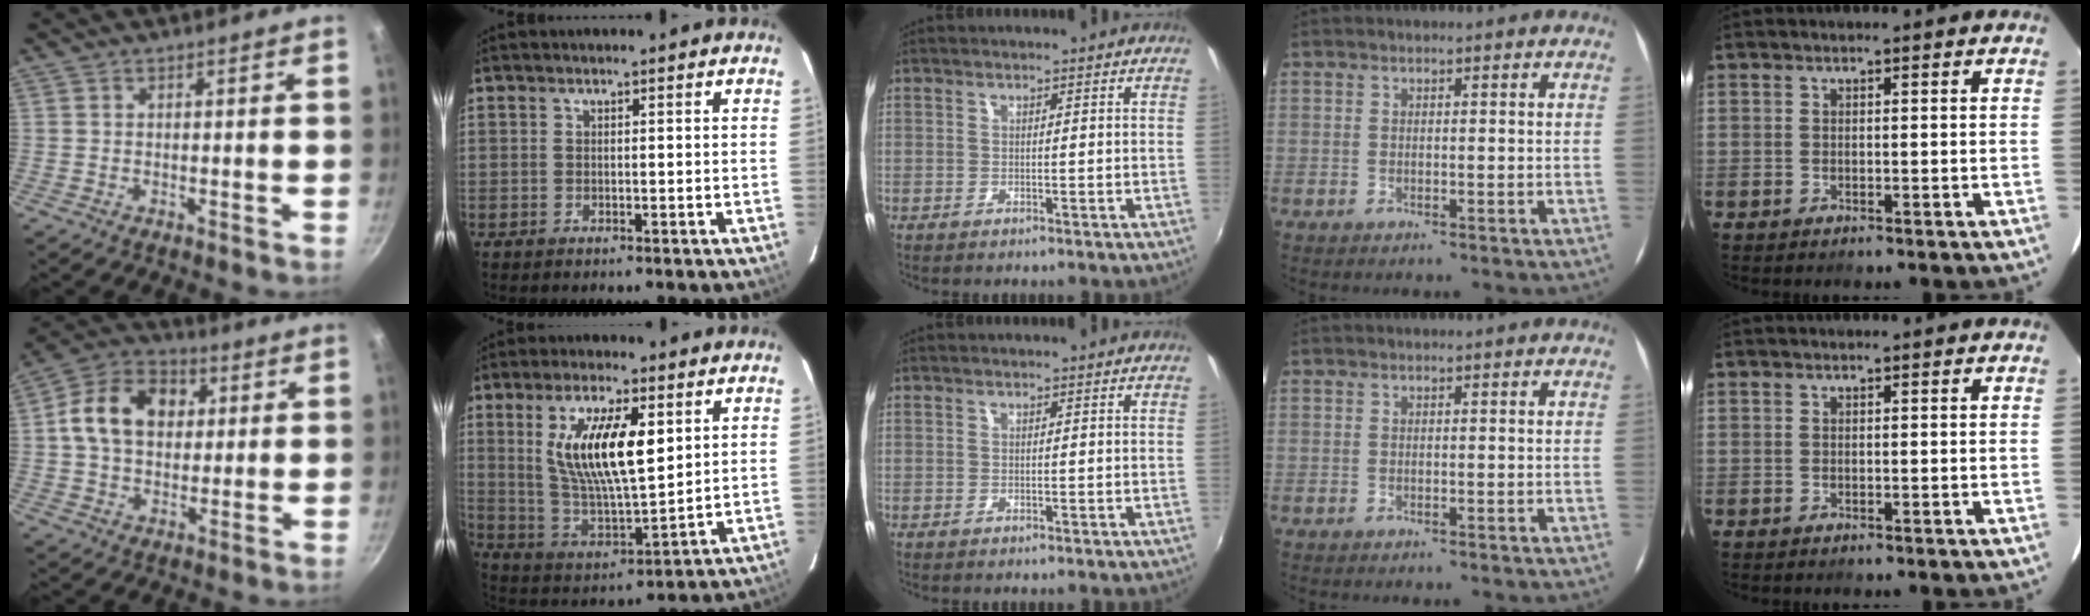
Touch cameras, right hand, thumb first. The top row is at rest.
{"thumb": {"total": 14.0, "force": [2.6, 10.4, 9.0], "torque": [-0.132, 0.018, 0.028]}, "index": {"total": 15.3, "force": [4.8, 4.8, 13.7], "torque": [-0.256, -0.001, 0.097]}}